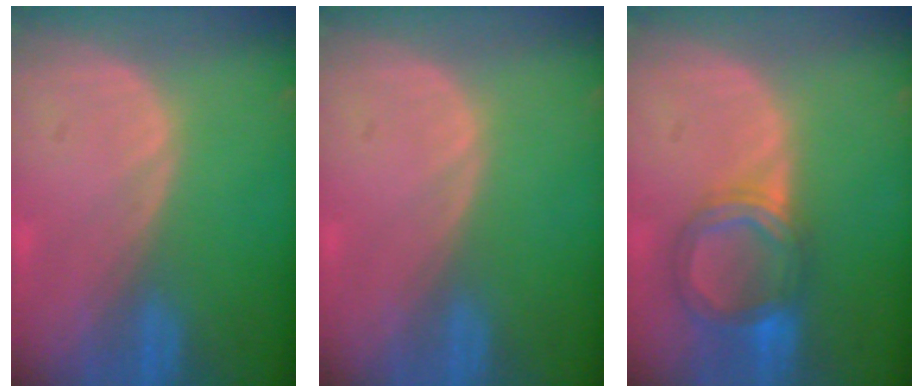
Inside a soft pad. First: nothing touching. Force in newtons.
{"total": 0.0}
{"total": 6.1, "press": 5.9, "slide": 1.4}